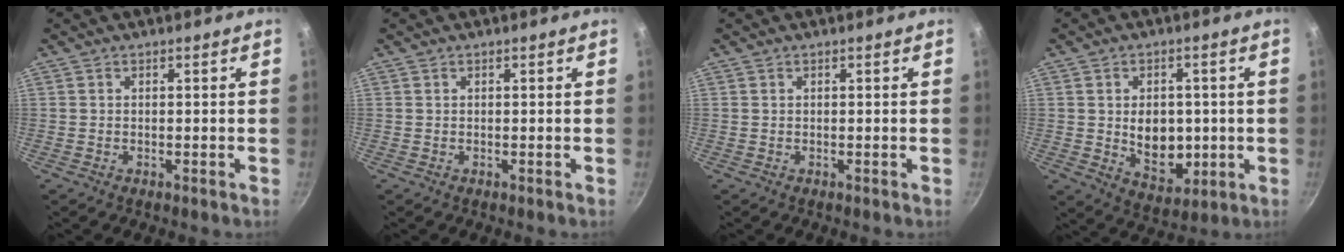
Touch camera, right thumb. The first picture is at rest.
{"total": 0.0}
{"total": 0.0}
{"total": 10.4, "force": [-0.2, 7.5, 7.3], "torque": [-0.076, -0.011, 0.012]}